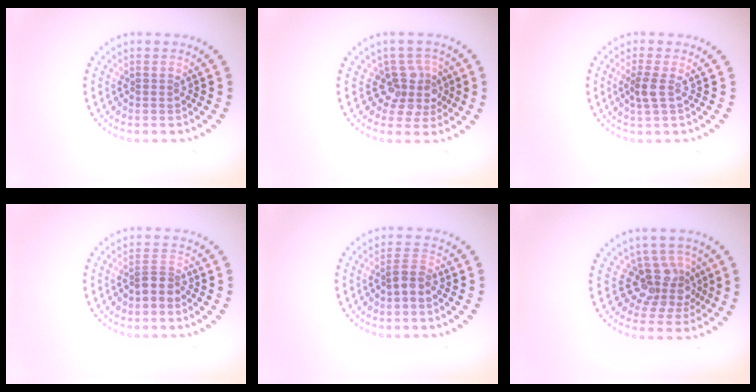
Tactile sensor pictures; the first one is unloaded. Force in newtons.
{"total": 3.2, "press": 2.5, "slide": 2.0}
{"total": 1.7, "press": 1.4, "slide": 1.0}
{"total": 1.9, "press": 1.3, "slide": 1.3}
{"total": 1.8, "press": 1.5, "slide": 0.9}
{"total": 3.8, "press": 2.8, "slide": 2.5}